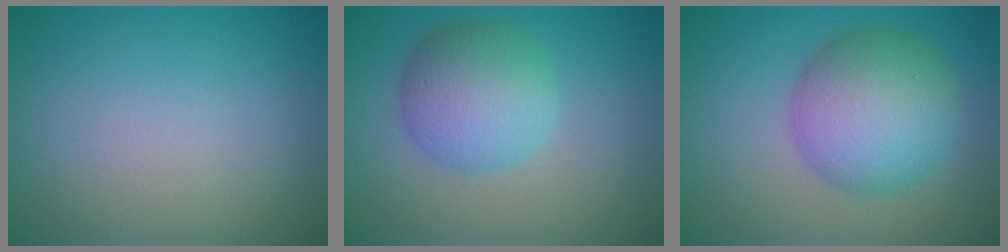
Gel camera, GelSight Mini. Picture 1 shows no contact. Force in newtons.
{"total": 5.8, "press": 5.8, "slide": 0.3}
{"total": 8.1, "press": 8.1, "slide": 0.3}